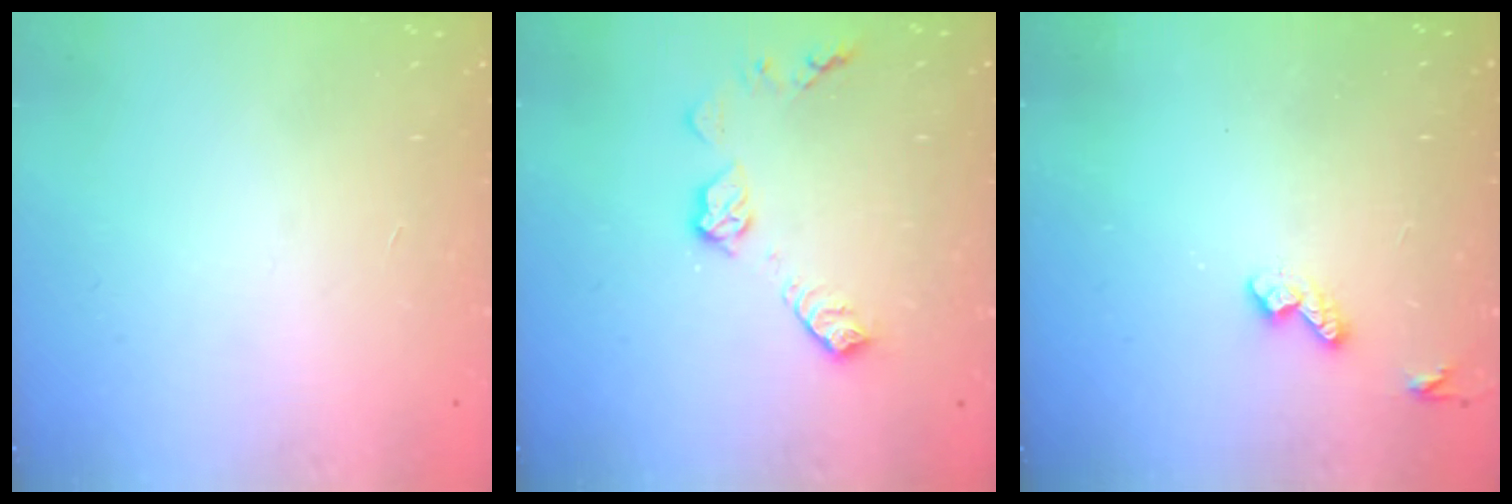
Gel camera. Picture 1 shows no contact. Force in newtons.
{"total": 9.0, "press": 9.0, "slide": 0.3}
{"total": 5.3, "press": 5.3, "slide": 0.8}